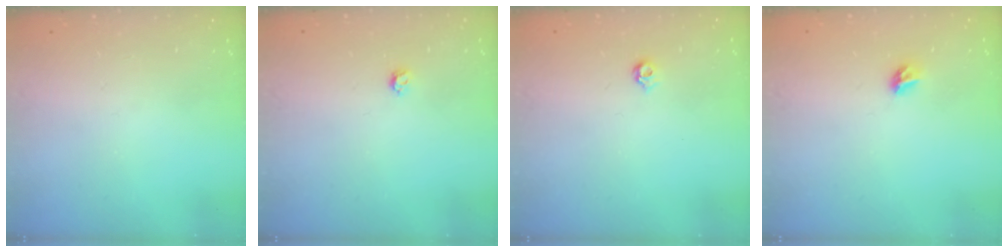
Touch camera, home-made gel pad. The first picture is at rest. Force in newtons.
{"total": 3.2, "press": 3.2, "slide": 0.5}
{"total": 4.2, "press": 4.1, "slide": 0.8}
{"total": 5.4, "press": 5.4, "slide": 0.5}